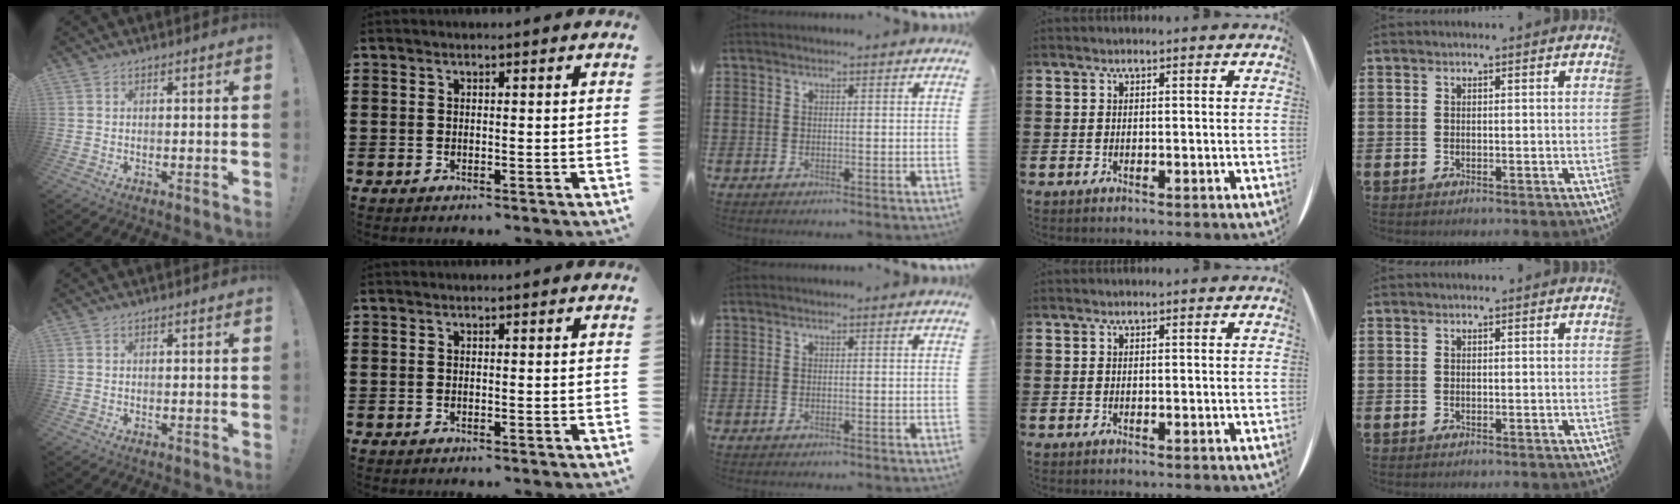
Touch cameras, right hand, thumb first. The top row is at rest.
{}